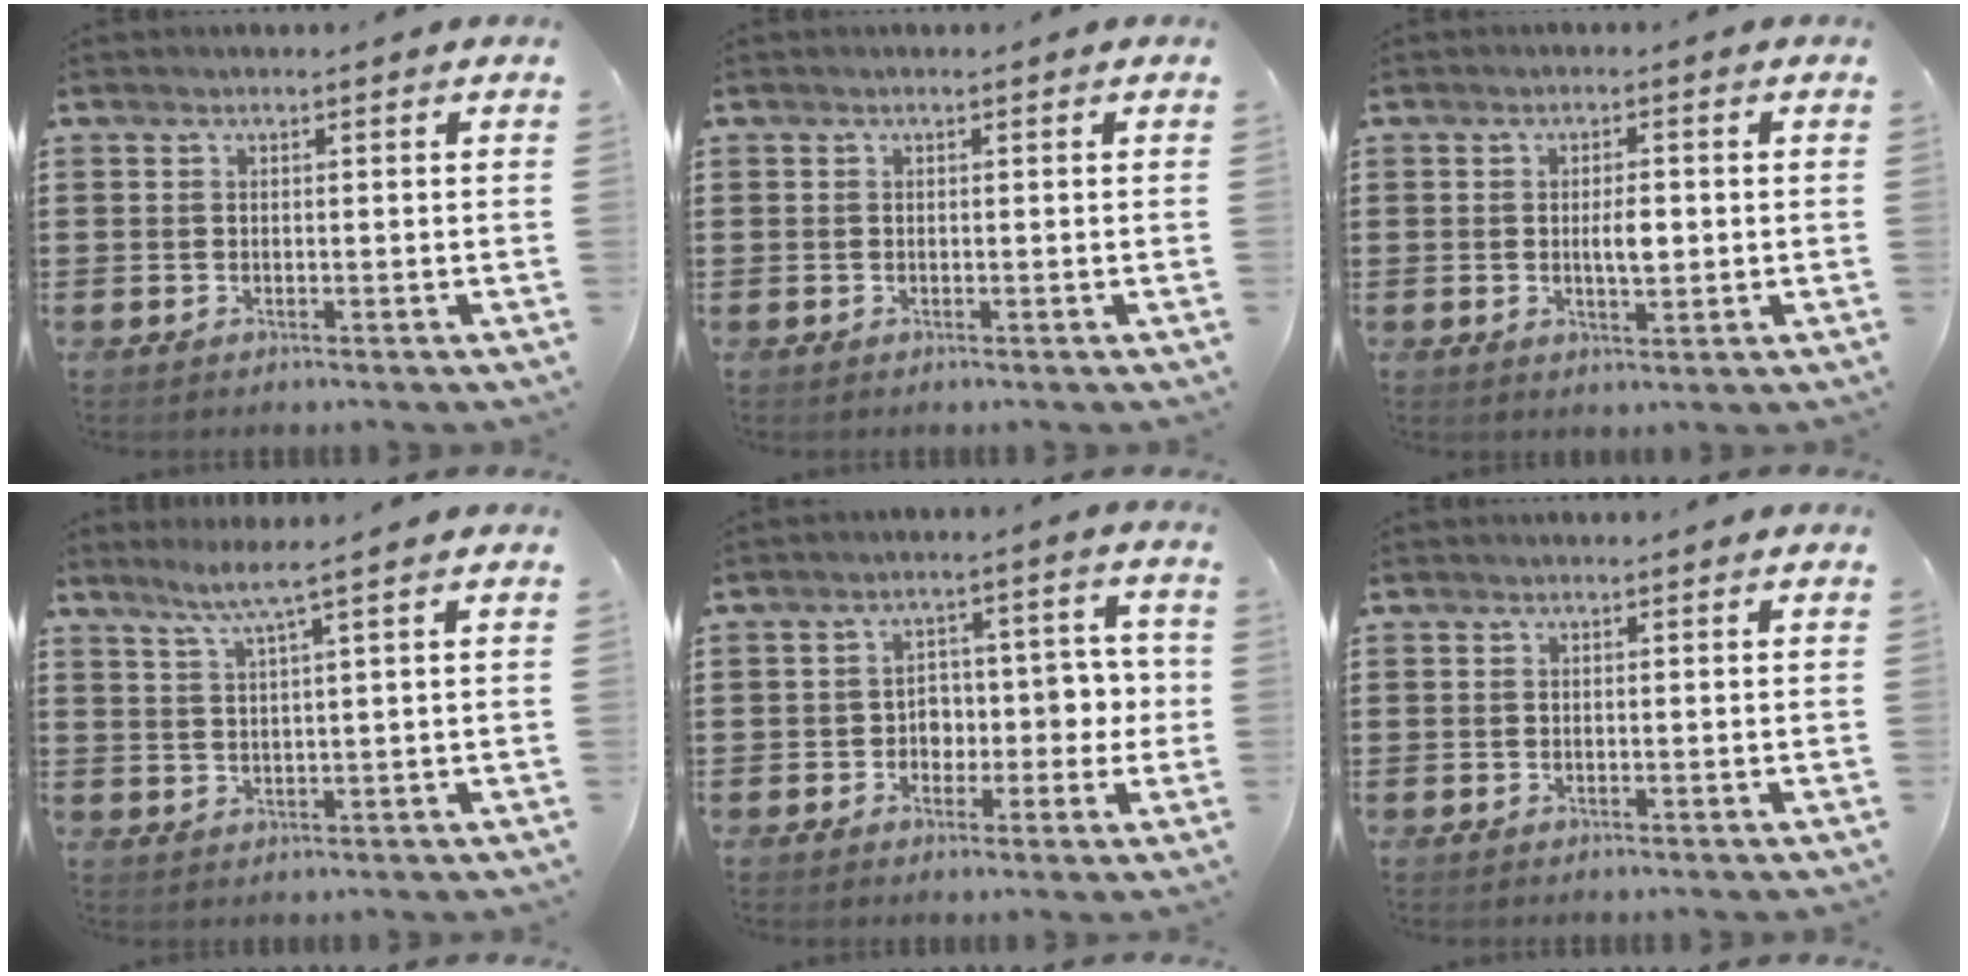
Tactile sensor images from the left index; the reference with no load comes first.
{"total": 0.0}
{"total": 2.7, "force": [0.0, 1.1, 2.4], "torque": [-0.039, 0.000, -0.004]}
{"total": 3.7, "force": [2.2, -0.8, 2.8], "torque": [-0.064, -0.004, 0.033]}
{"total": 4.9, "force": [-0.9, 4.0, 2.7], "torque": [-0.041, 0.001, -0.028]}
{"total": 0.0}